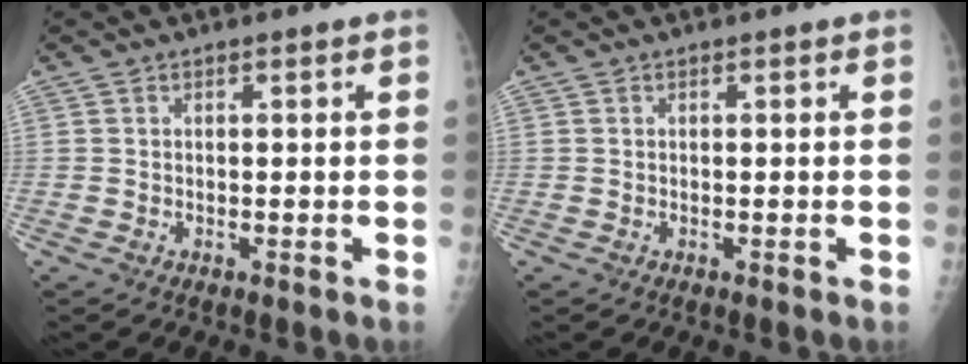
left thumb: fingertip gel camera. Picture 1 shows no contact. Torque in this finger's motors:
{"motor_torque": [0.00, 0.00, -0.03, -0.06, 0.00]}